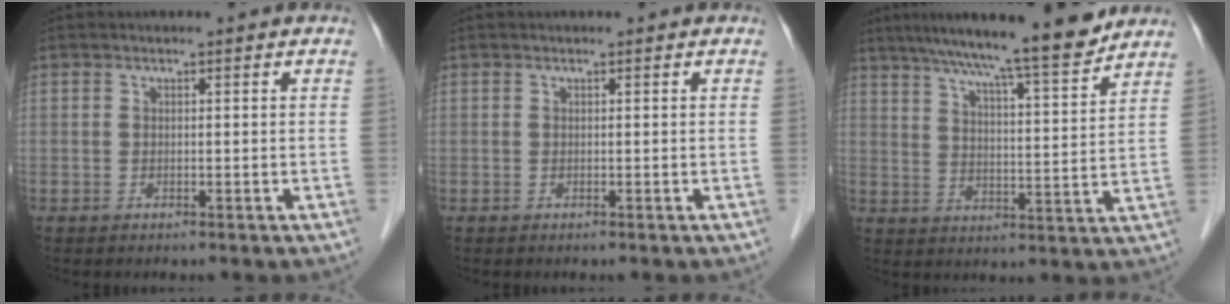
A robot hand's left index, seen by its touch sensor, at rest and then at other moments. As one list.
[{"total": 0.0}, {"total": 14.0, "force": [12.2, 0.0, 7.0], "torque": [-0.107, 0.000, 0.179]}]